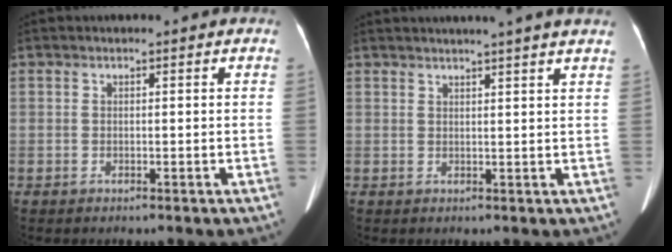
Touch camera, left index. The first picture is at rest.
{"total": 7.9, "force": [6.8, -0.9, 3.8], "torque": [-0.049, 0.020, 0.069]}